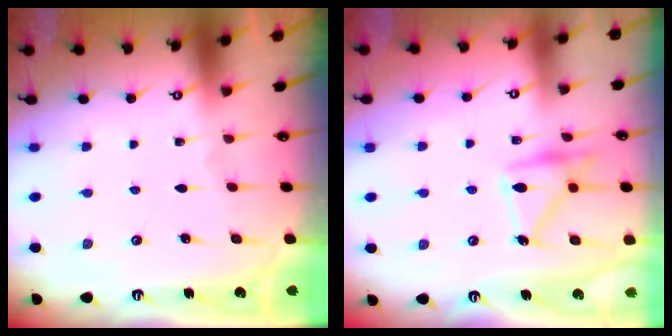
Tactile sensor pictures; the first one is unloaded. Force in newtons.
{"total": 16.9, "press": 16.9, "slide": 1.1}